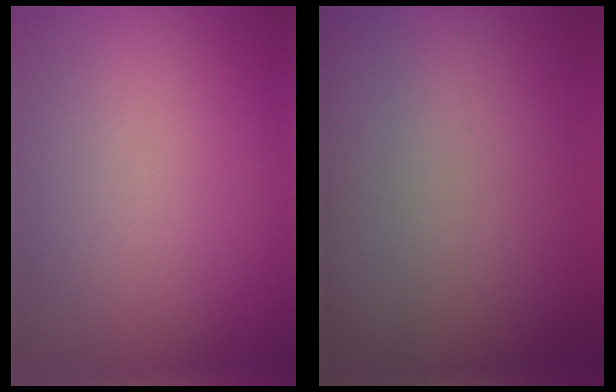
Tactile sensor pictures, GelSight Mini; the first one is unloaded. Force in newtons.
{"total": 0.0}